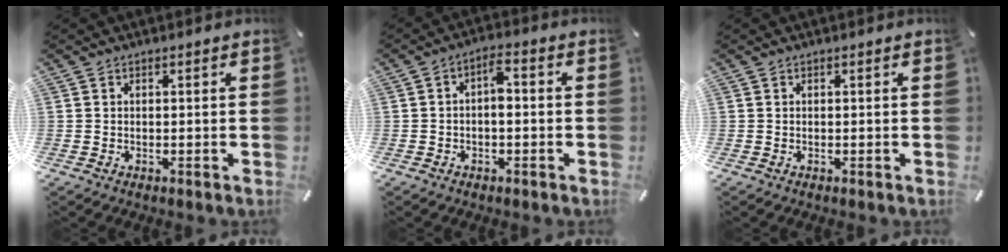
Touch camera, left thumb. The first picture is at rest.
{"total": 4.2, "force": [-0.8, 2.2, 3.5], "torque": [-0.064, 0.016, -0.016]}
{"total": 0.0}